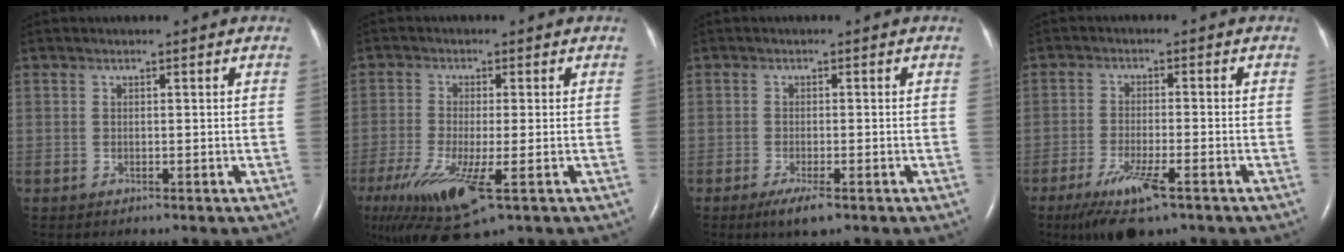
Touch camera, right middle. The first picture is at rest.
{"total": 12.7, "force": [-6.0, 3.3, 10.7], "torque": [-0.226, -0.040, -0.100]}
{"total": 3.2, "force": [-2.0, 0.5, 2.5], "torque": [-0.052, -0.008, -0.034]}
{"total": 7.9, "force": [-4.7, 1.2, 6.2], "torque": [-0.123, -0.020, -0.078]}